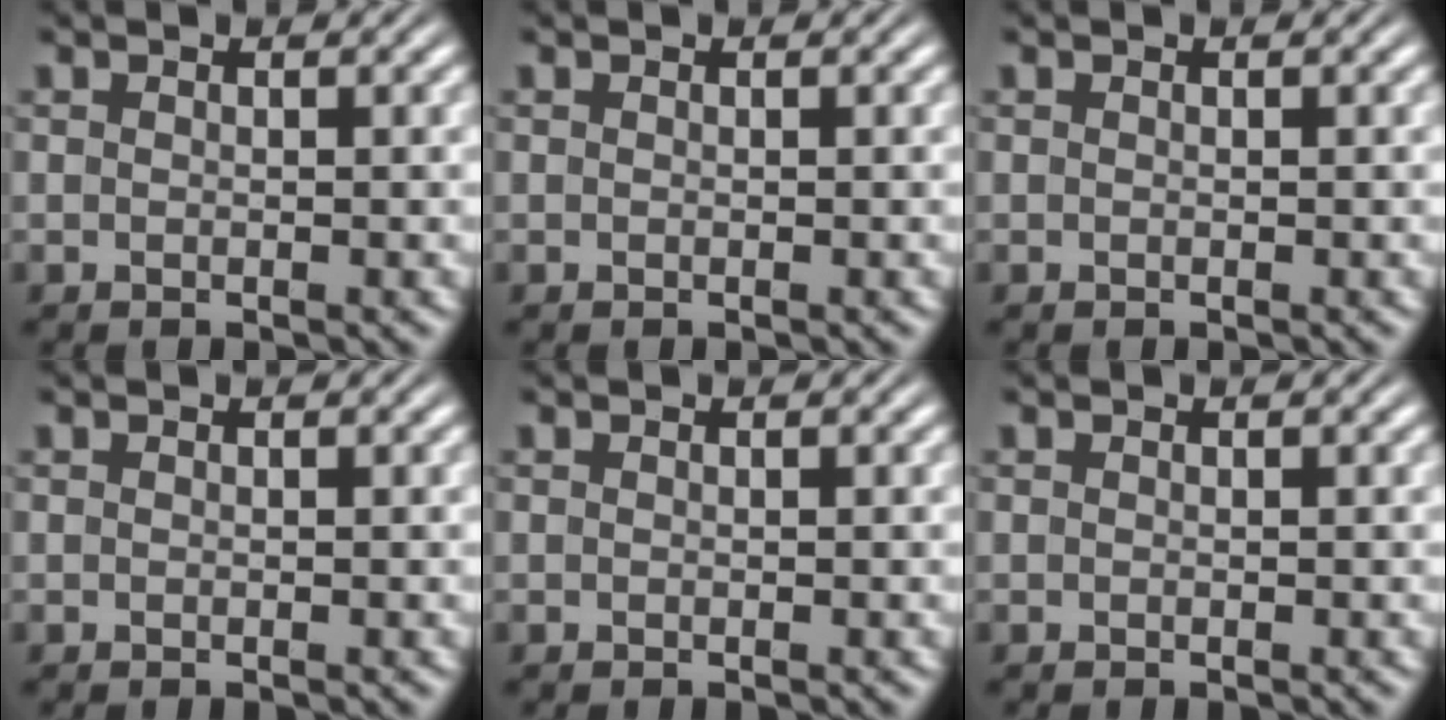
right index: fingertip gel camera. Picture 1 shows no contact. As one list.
[{"total": 0.0}, {"total": 0.0}, {"total": 0.0}, {"total": 0.0}, {"total": 0.0}]